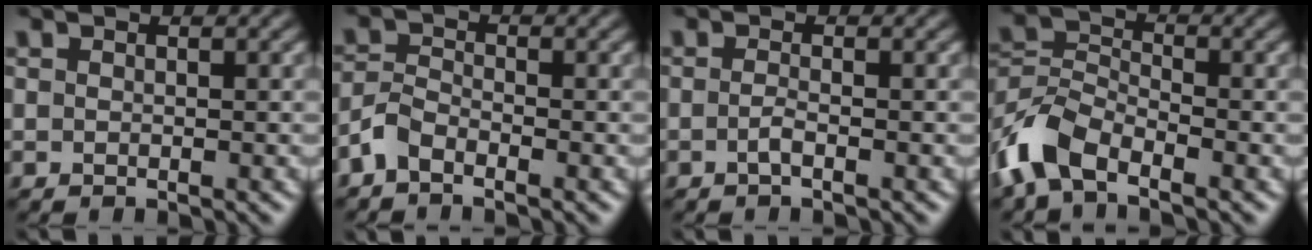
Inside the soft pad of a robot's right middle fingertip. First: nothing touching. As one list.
[{"total": 2.3, "force": [-1.7, 1.0, 1.3], "torque": [-0.026, 0.004, -0.043]}, {"total": 1.1, "force": [-0.5, 0.3, 0.9], "torque": [-0.019, -0.001, -0.011]}, {"total": 5.9, "force": [-4.0, 2.8, 3.4], "torque": [-0.073, 0.000, -0.094]}]